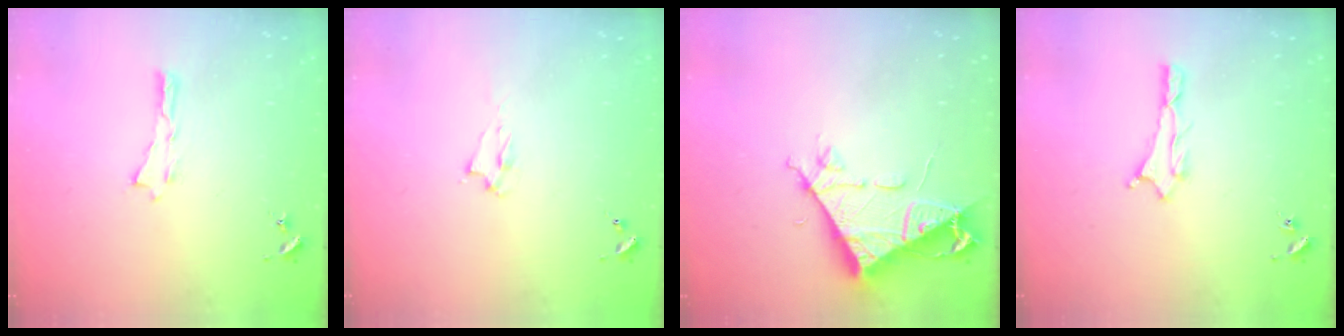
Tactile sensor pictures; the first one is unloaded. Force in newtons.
{"total": 1.4, "press": 1.3, "slide": 0.3}
{"total": 7.1, "press": 7.0, "slide": 0.8}
{"total": 0.9, "press": 0.8, "slide": 0.1}